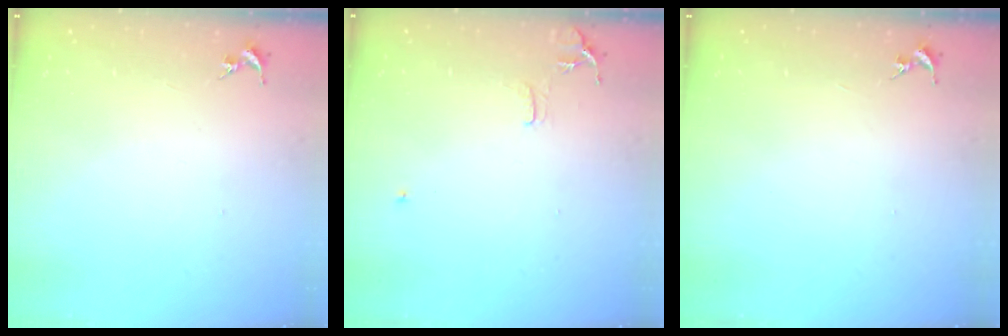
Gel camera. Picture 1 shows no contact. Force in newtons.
{"total": 8.1, "press": 8.0, "slide": 0.7}
{"total": 0.0}